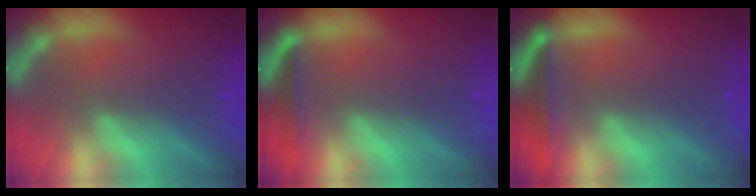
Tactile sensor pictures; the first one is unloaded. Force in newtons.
{"total": 2.5}
{"total": 3.4}